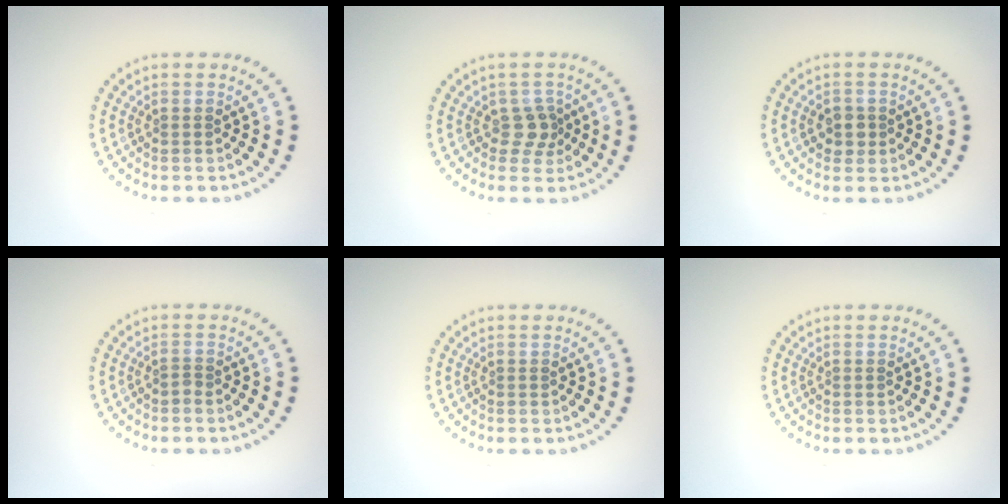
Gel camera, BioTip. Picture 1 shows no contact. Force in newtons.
{"total": 2.0, "press": 1.7, "slide": 1.1}
{"total": 1.6, "press": 1.6, "slide": 0.5}
{"total": 0.5, "press": 0.2, "slide": 0.5}
{"total": 0.0}
{"total": 0.0}